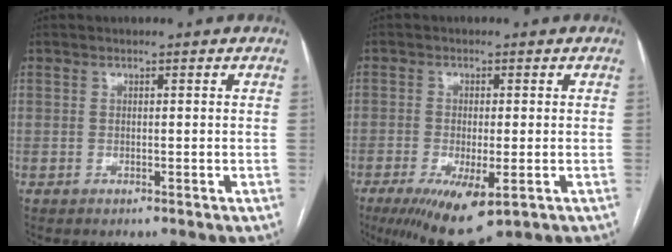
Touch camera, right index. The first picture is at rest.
{"total": 9.7, "force": [-4.5, 2.6, 8.2], "torque": [-0.137, -0.024, -0.065]}